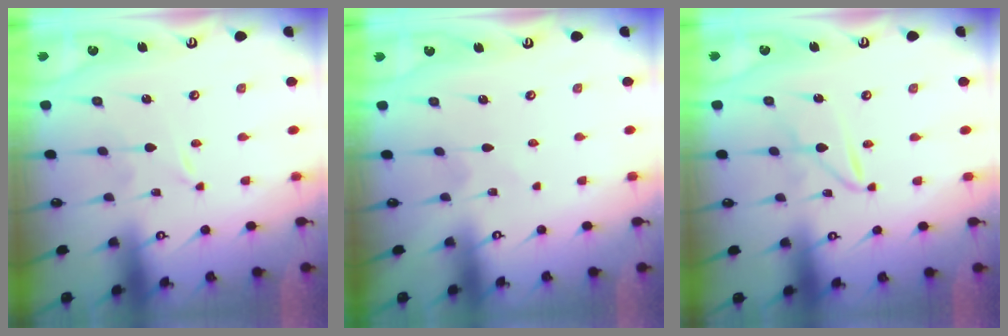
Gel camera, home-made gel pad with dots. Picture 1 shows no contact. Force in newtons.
{"total": 1.6, "press": 1.6, "slide": 0.2}
{"total": 2.9, "press": 2.9, "slide": 0.2}